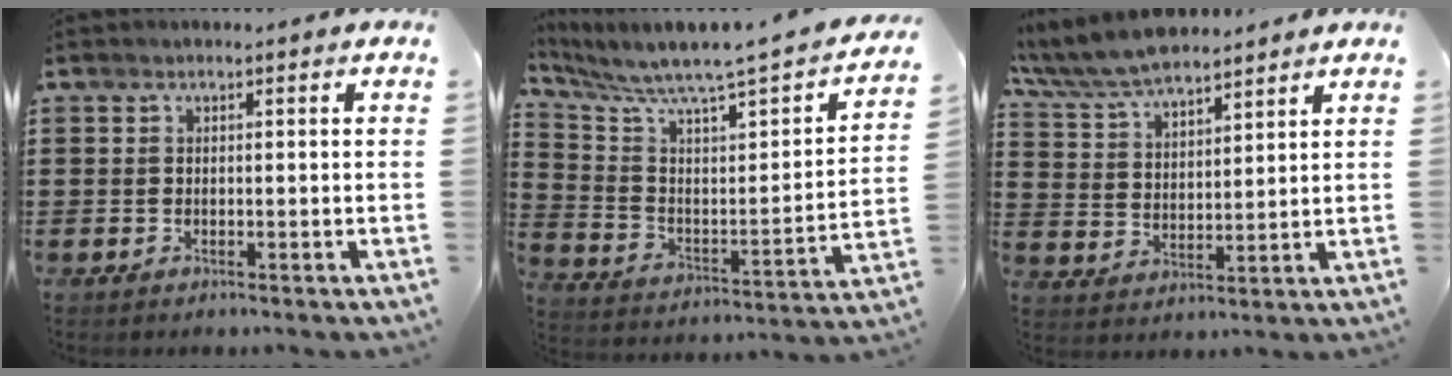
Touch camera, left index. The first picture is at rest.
{"total": 4.3, "force": [3.8, -0.3, 2.1], "torque": [-0.065, -0.052, 0.051]}
{"total": 7.3, "force": [6.8, 1.3, 2.2], "torque": [-0.070, -0.024, 0.124]}